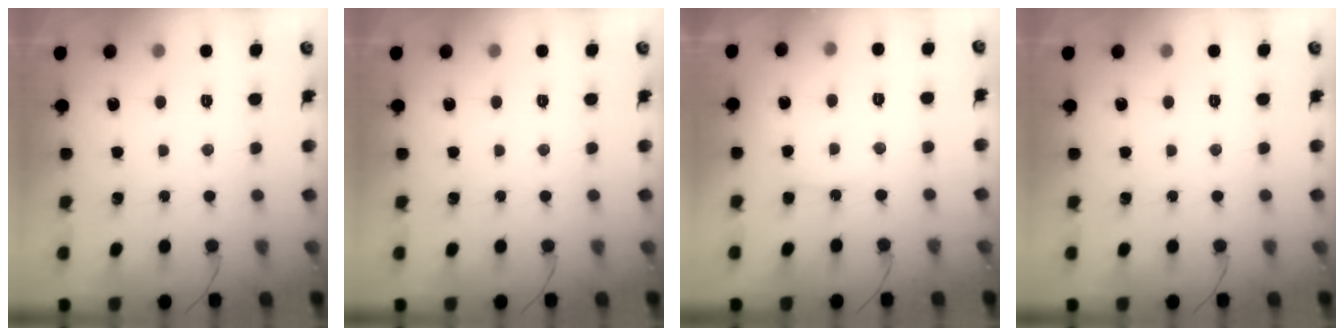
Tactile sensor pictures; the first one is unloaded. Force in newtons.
{"total": 0.0}
{"total": 6.4, "press": 5.9, "slide": 2.3}
{"total": 0.0}